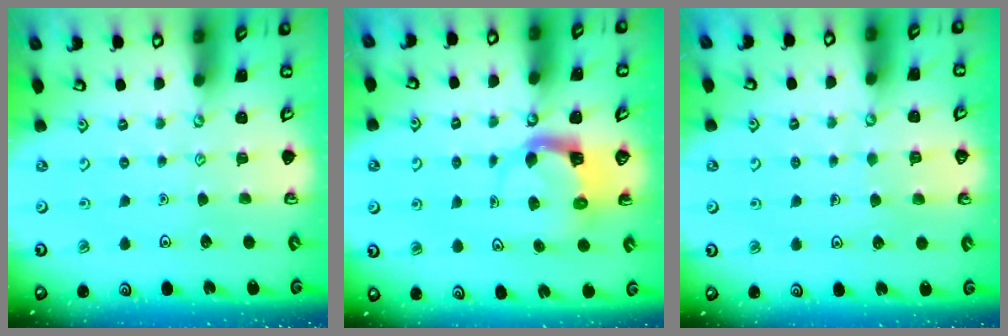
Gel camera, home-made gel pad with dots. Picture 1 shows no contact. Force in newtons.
{"total": 3.8, "press": 3.8, "slide": 0.6}
{"total": 4.9, "press": 4.9, "slide": 0.3}